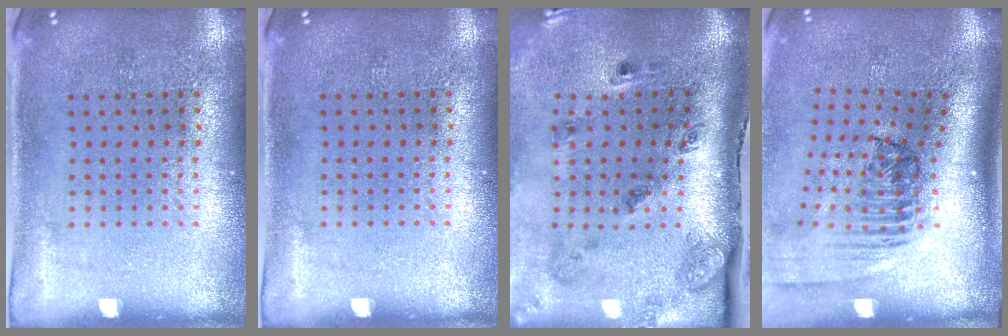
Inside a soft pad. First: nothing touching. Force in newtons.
{"total": 0.0}
{"total": 2.9, "press": 1.8, "slide": 2.3}
{"total": 2.6, "press": 1.8, "slide": 1.9}